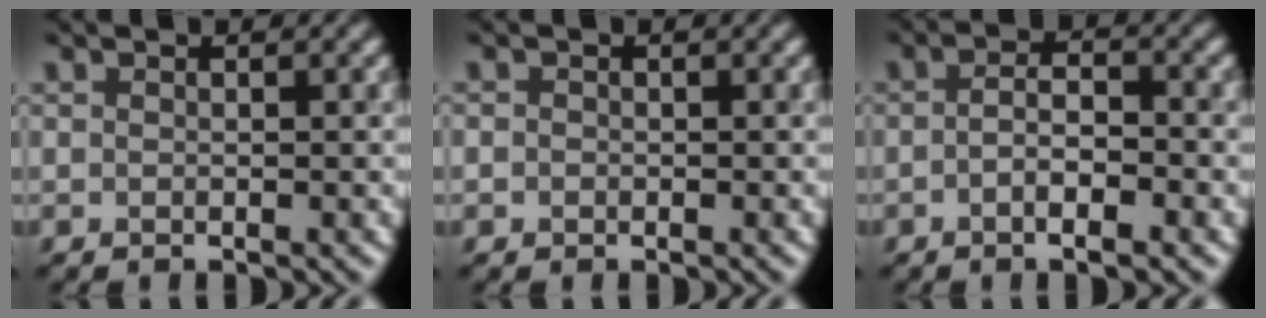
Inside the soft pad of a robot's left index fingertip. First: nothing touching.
{"total": 0.7, "force": [-0.1, 0.7, 0.2], "torque": [0.001, -0.004, -0.006]}
{"total": 3.2, "force": [-1.2, 0.9, 2.8], "torque": [-0.050, 0.002, -0.024]}